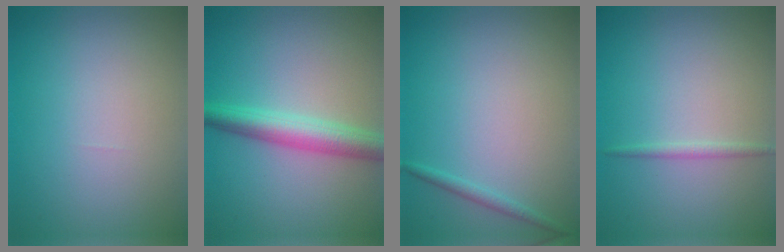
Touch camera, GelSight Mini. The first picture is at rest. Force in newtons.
{"total": 4.2, "press": 4.2, "slide": 0.1}
{"total": 1.0, "press": 1.0, "slide": 0.1}
{"total": 0.9, "press": 0.9, "slide": 0.1}